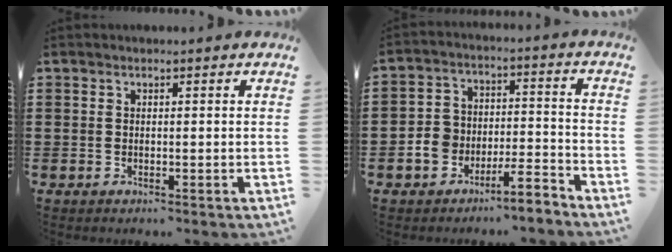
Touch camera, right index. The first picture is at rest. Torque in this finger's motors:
{"motor_torque": [0.72, 0.78, 0.37, 0.11]}